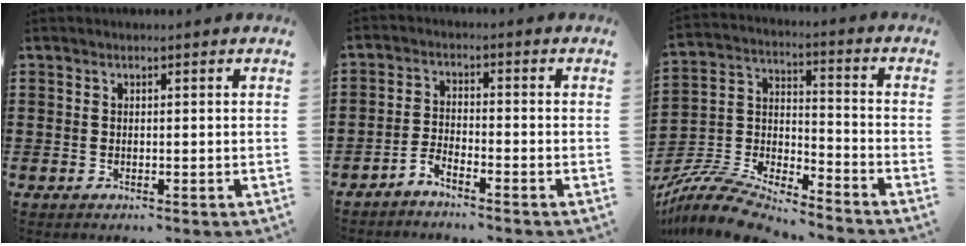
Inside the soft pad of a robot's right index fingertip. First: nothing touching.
{"total": 2.7, "force": [-2.7, -0.1, 0.2], "torque": [-0.008, 0.003, -0.056]}
{"total": 8.9, "force": [-8.3, 1.4, 2.8], "torque": [-0.069, 0.003, -0.170]}